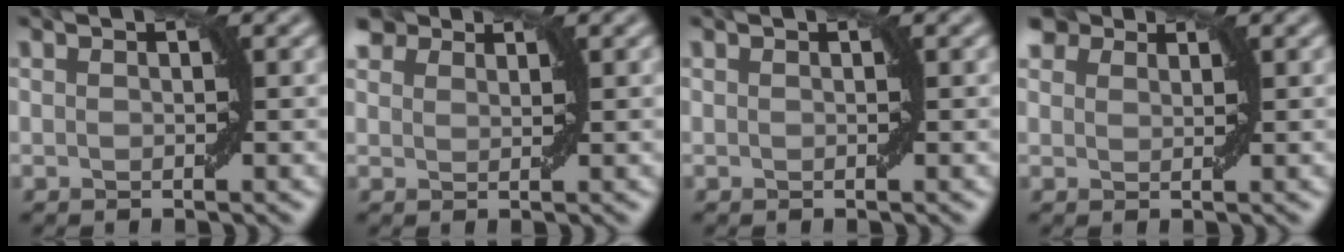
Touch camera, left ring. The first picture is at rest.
{"total": 2.5, "force": [2.1, 1.1, 0.7], "torque": [-0.015, 0.006, 0.037]}
{"total": 0.0}
{"total": 3.1, "force": [2.5, 1.5, 1.1], "torque": [-0.024, 0.004, 0.043]}